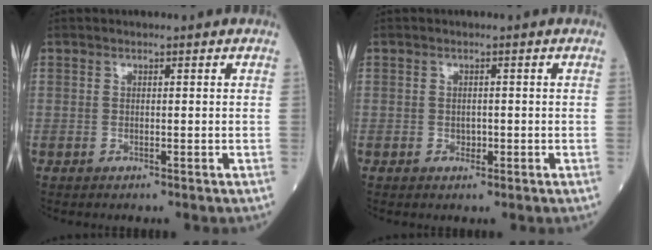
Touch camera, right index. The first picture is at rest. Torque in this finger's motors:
{"motor_torque": [-0.03, 0.01, -0.01, -0.01]}